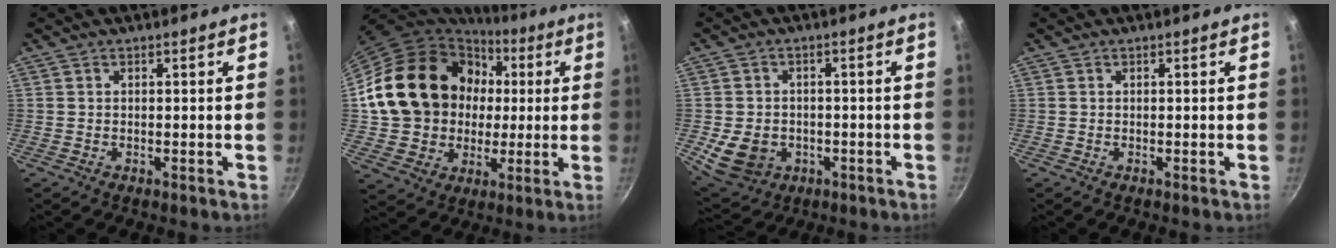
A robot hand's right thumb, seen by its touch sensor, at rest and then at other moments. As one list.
[{"total": 22.5, "force": [3.0, 18.9, 11.7], "torque": [-0.186, 0.032, 0.065]}, {"total": 9.3, "force": [-2.3, 7.6, 4.9], "torque": [-0.071, 0.009, -0.022]}, {"total": 0.0}]